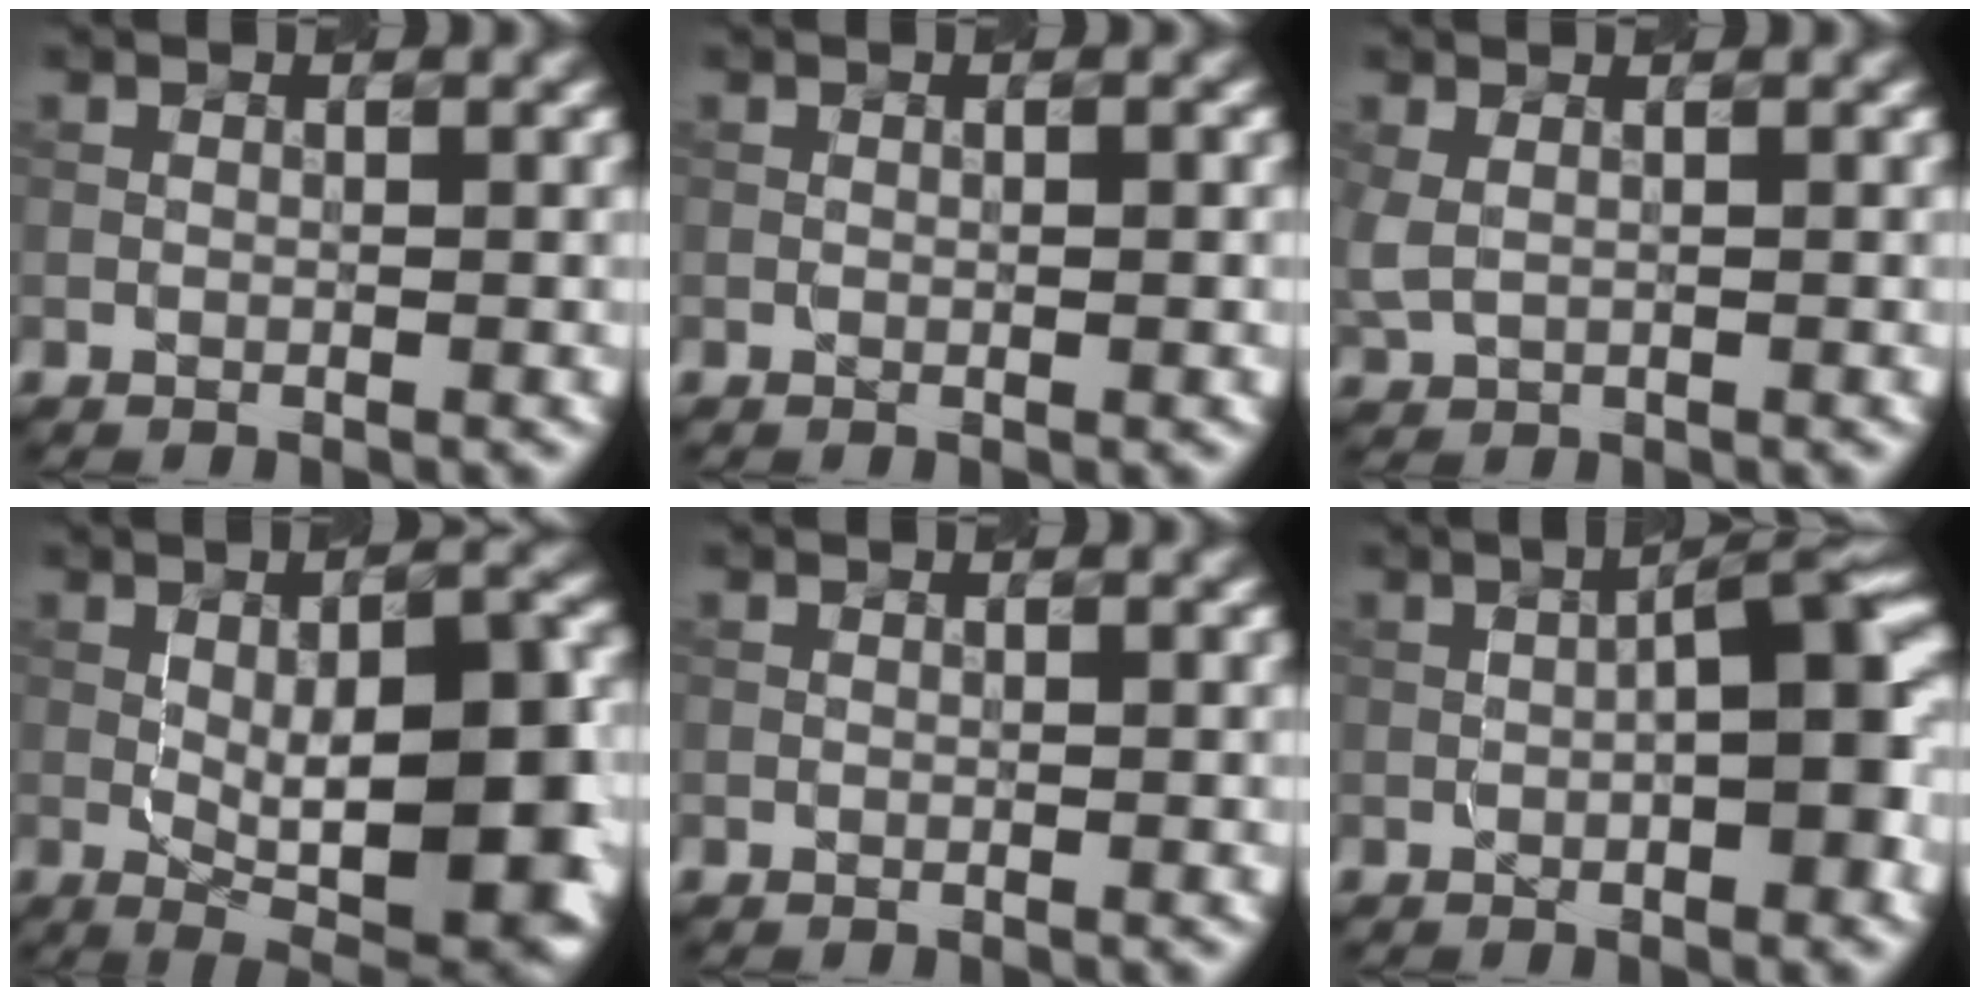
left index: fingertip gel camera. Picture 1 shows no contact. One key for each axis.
{"total": 0.7, "fx": 0.0, "fy": 0.1, "fz": 0.7, "tx": -0.011, "ty": 0.000, "tz": -0.001}
{"total": 1.6, "fx": 0.4, "fy": 1.1, "fz": 1.1, "tx": -0.030, "ty": -0.002, "tz": 0.015}
{"total": 10.5, "fx": -0.6, "fy": 3.4, "fz": 10.0, "tx": -0.133, "ty": -0.002, "tz": -0.007}
{"total": 0.0}
{"total": 6.3, "fx": -0.4, "fy": 1.5, "fz": 6.1, "tx": -0.080, "ty": 0.015, "tz": -0.006}